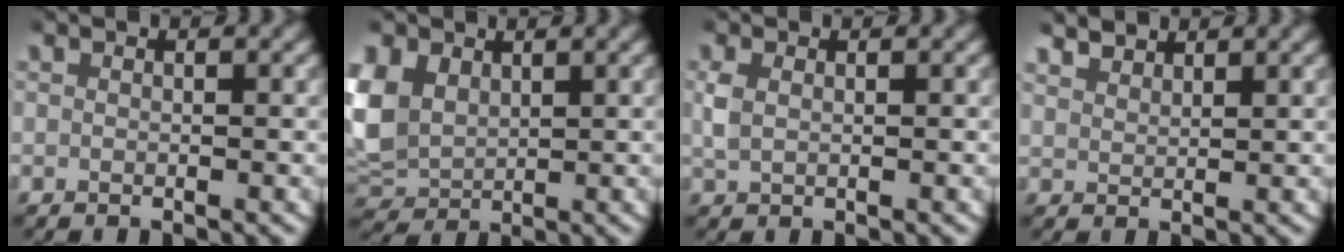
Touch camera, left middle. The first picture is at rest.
{"total": 6.2, "force": [1.3, 5.2, 3.0], "torque": [-0.106, -0.021, 0.038]}
{"total": 1.7, "force": [0.5, 1.2, 1.2], "torque": [-0.037, -0.003, 0.012]}
{"total": 2.8, "force": [2.7, 0.8, 0.5], "torque": [-0.010, -0.002, 0.052]}